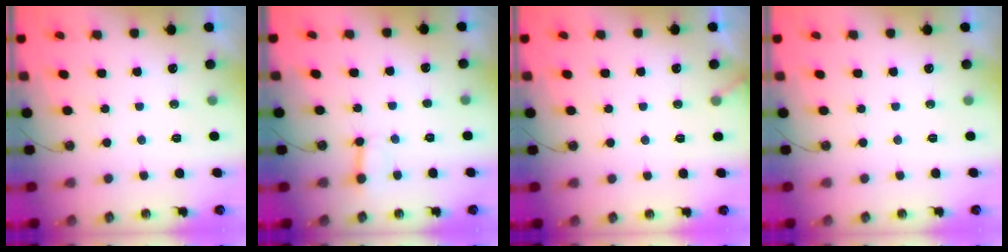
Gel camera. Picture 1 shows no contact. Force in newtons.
{"total": 3.2, "press": 3.2, "slide": 0.6}
{"total": 2.5, "press": 2.5, "slide": 0.2}
{"total": 0.0}